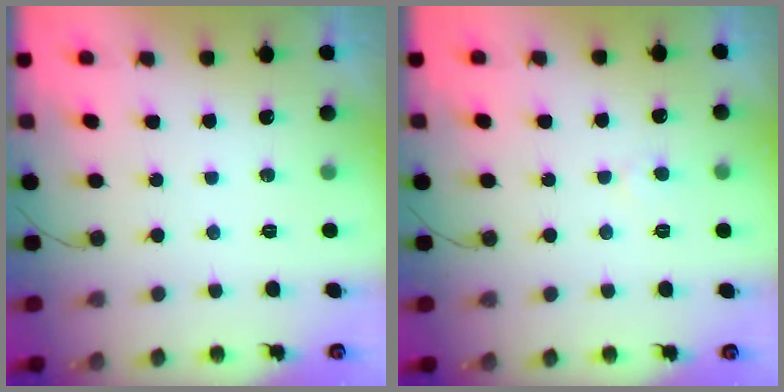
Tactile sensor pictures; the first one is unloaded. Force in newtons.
{"total": 2.6, "press": 2.6, "slide": 0.2}